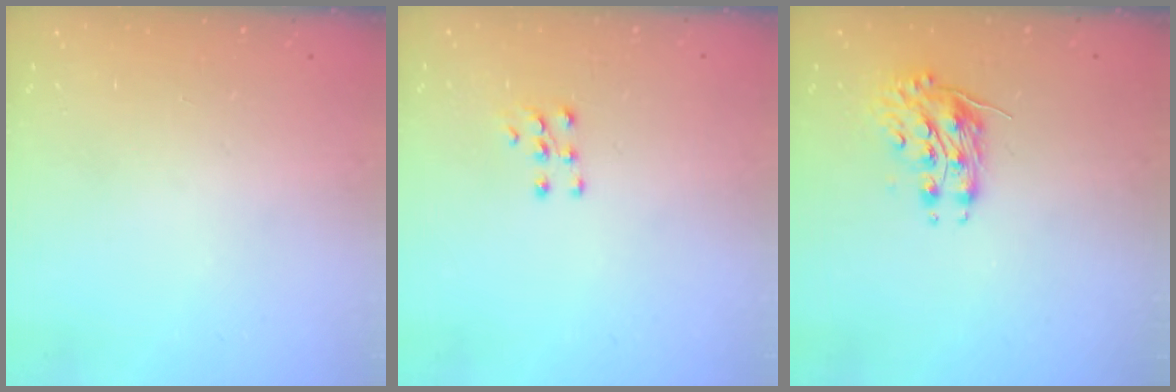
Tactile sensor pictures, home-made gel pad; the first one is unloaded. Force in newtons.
{"total": 5.0, "press": 5.0, "slide": 0.6}
{"total": 8.2, "press": 8.2, "slide": 0.3}